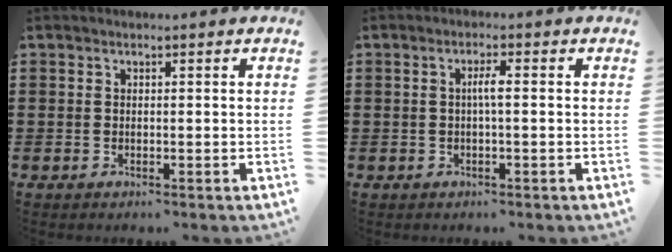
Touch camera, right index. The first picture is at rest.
{"total": 2.2, "force": [-0.2, 0.1, 2.1], "torque": [-0.041, 0.001, -0.006]}